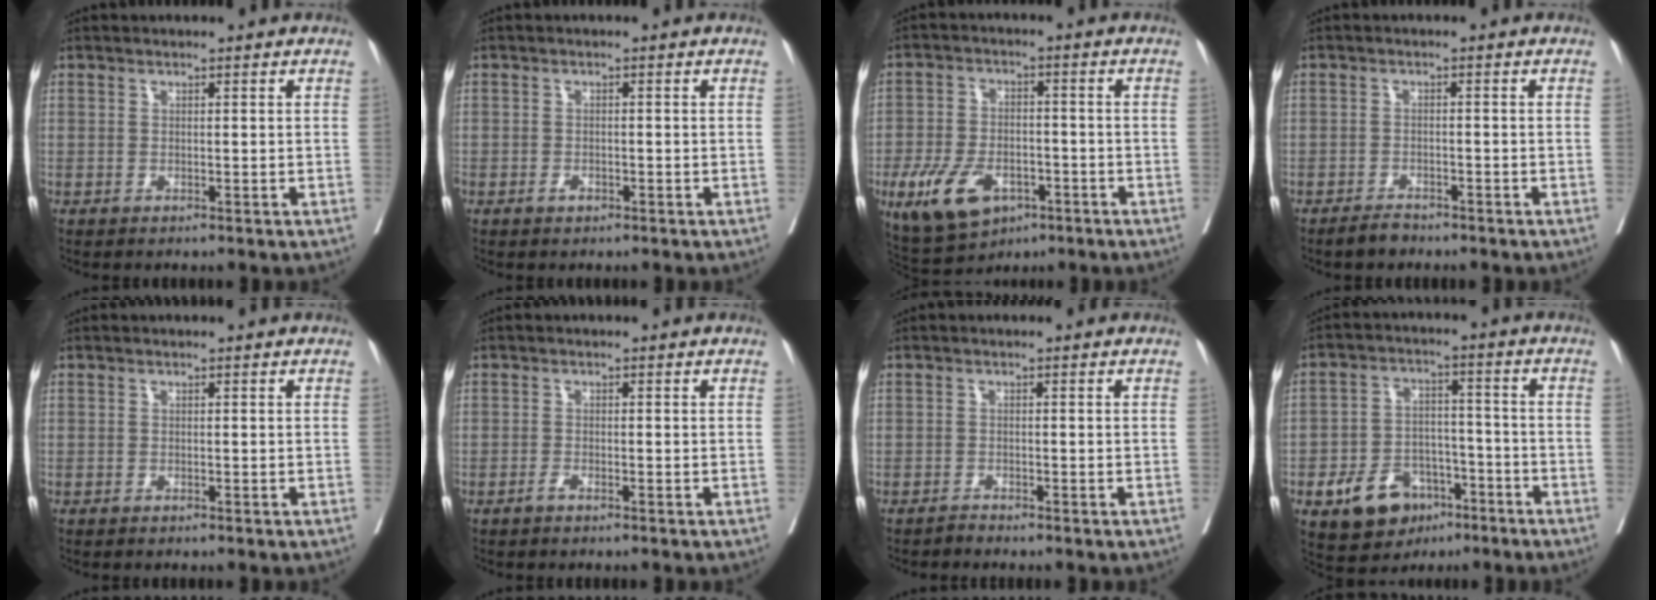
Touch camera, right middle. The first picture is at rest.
{"total": 1.0, "force": [-0.6, 0.6, 0.5], "torque": [-0.006, 0.002, -0.009]}
{"total": 10.6, "force": [-4.9, 6.1, 7.1], "torque": [-0.140, -0.004, -0.078]}
{"total": 2.1, "force": [-1.9, 0.7, 0.6], "torque": [-0.018, -0.003, -0.031]}
{"total": 0.0}
{"total": 0.7, "force": [-0.6, -0.1, 0.4], "torque": [-0.006, 0.000, -0.013]}
{"total": 0.8, "force": [-0.7, -0.2, -0.2], "torque": [0.000, -0.005, -0.014]}
{"total": 9.8, "force": [-5.5, 6.5, 4.8], "torque": [-0.082, 0.013, -0.087]}